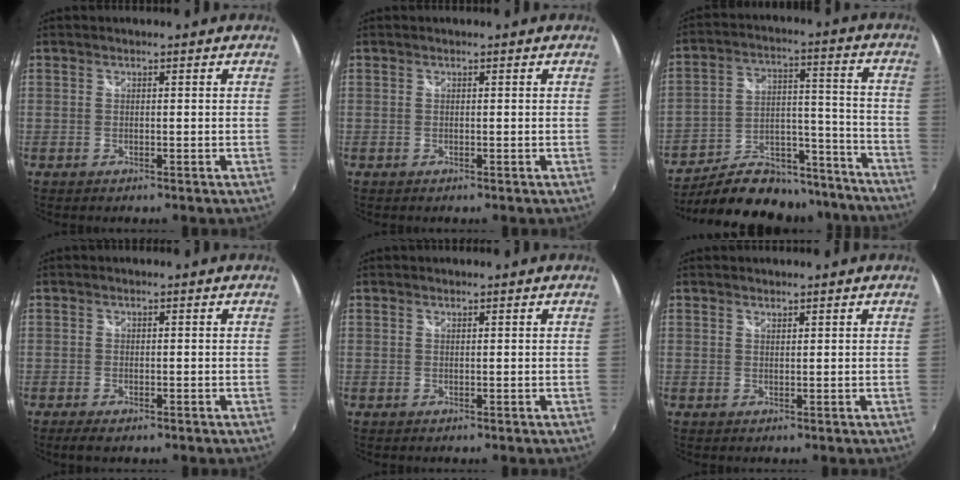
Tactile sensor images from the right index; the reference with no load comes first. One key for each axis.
{"total": 0.0}
{"total": 23.4, "fx": -19.7, "fy": 9.8, "fz": 8.1, "tx": -0.146, "ty": 0.052, "tz": -0.260}
{"total": 2.8, "fx": -1.9, "fy": 1.2, "fz": 1.6, "tx": -0.036, "ty": -0.011, "tz": -0.033}
{"total": 0.0}
{"total": 0.7, "fx": 0.6, "fy": 0.2, "fz": 0.1, "tx": -0.002, "ty": 0.001, "tz": 0.012}